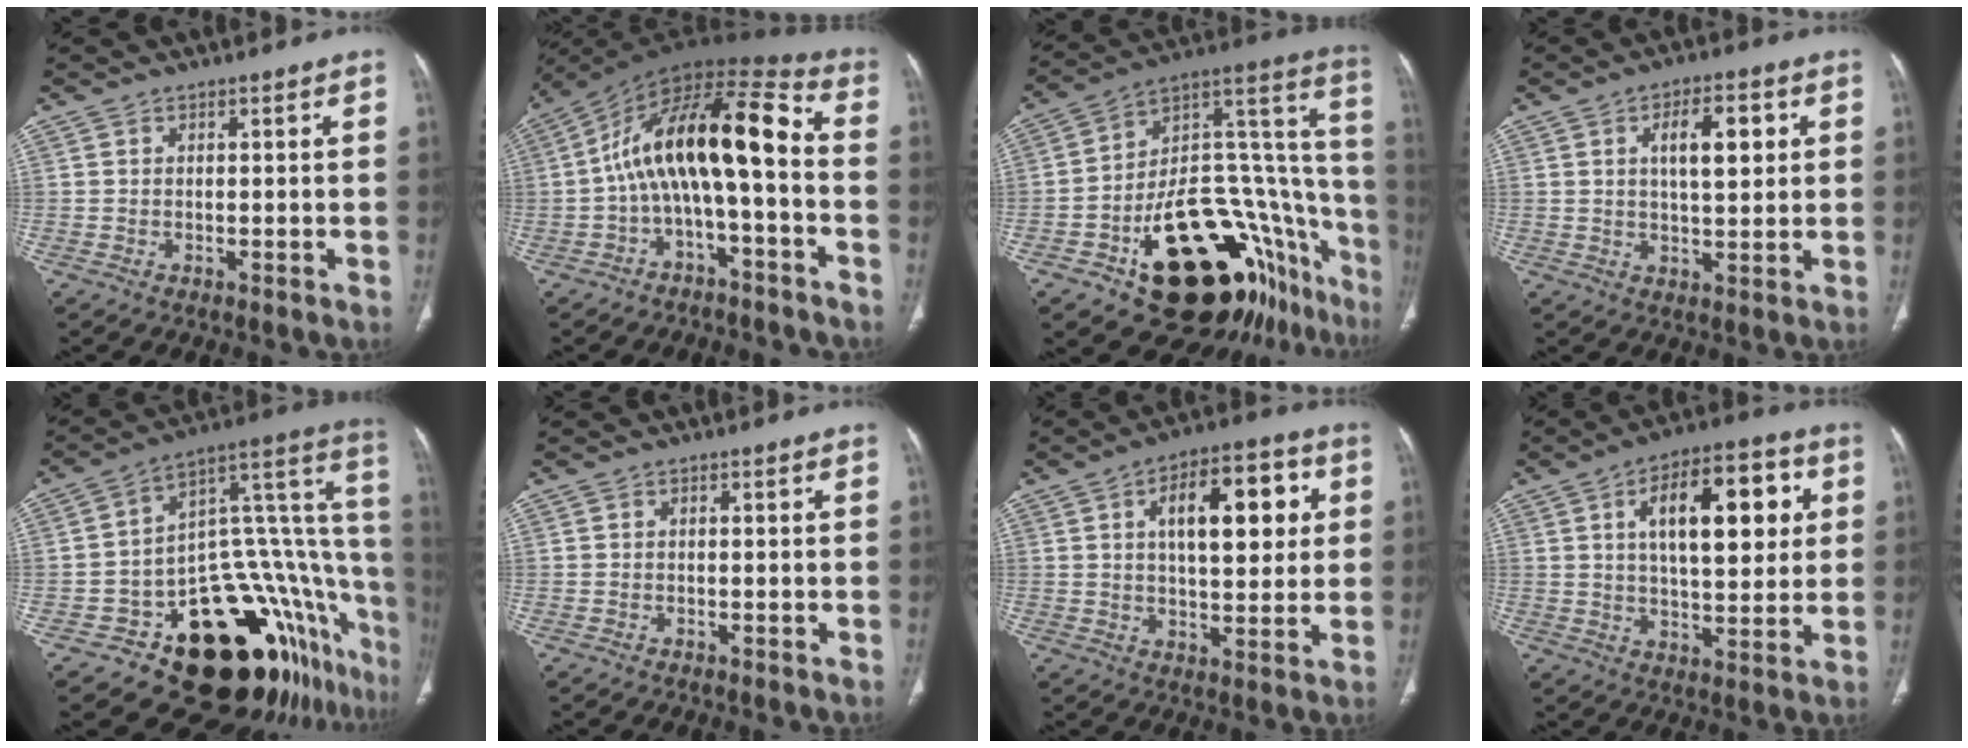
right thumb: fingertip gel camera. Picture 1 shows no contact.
{"total": 16.6, "force": [-2.3, 6.0, 15.3], "torque": [-0.263, 0.093, -0.043]}
{"total": 33.2, "force": [-17.4, 15.8, 23.5], "torque": [-0.204, 0.114, -0.241]}
{"total": 8.5, "force": [2.4, 3.5, 7.3], "torque": [-0.099, -0.004, 0.040]}
{"total": 28.1, "force": [-14.4, 13.0, 20.3], "torque": [-0.117, 0.127, -0.193]}
{"total": 0.0}
{"total": 15.2, "force": [4.1, 7.1, 12.8], "torque": [-0.157, 0.005, 0.059]}
{"total": 17.3, "force": [4.8, 7.8, 14.7], "torque": [-0.191, 0.003, 0.071]}